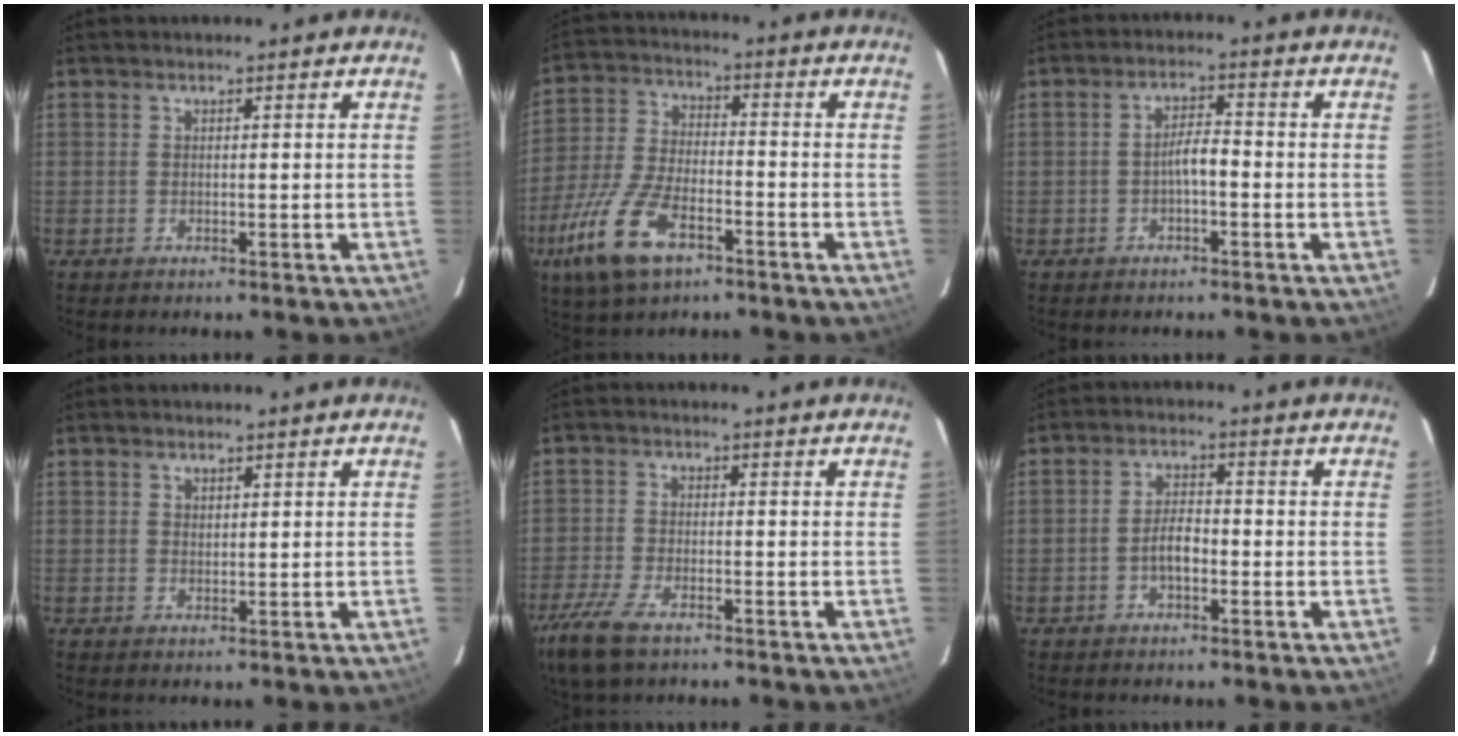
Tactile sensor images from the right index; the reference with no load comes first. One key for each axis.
{"total": 15.2, "fx": -8.3, "fy": 6.6, "fz": 10.9, "tx": -0.248, "ty": -0.022, "tz": -0.159}
{"total": 3.2, "fx": -1.3, "fy": 0.8, "fz": 2.7, "tx": -0.052, "ty": 0.011, "tz": -0.021}
{"total": 1.0, "fx": 0.7, "fy": 0.6, "fz": 0.3, "tx": -0.002, "ty": 0.002, "tz": 0.013}
{"total": 9.6, "fx": -6.5, "fy": 3.6, "fz": 6.1, "tx": -0.158, "ty": -0.027, "tz": -0.129}
{"total": 3.8, "fx": -1.6, "fy": 1.6, "fz": 3.0, "tx": -0.062, "ty": 0.009, "tz": -0.028}